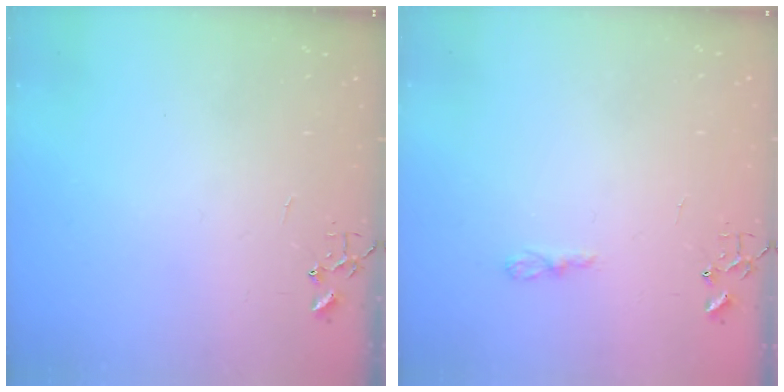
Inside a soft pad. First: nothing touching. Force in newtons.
{"total": 4.4, "press": 4.4, "slide": 0.6}